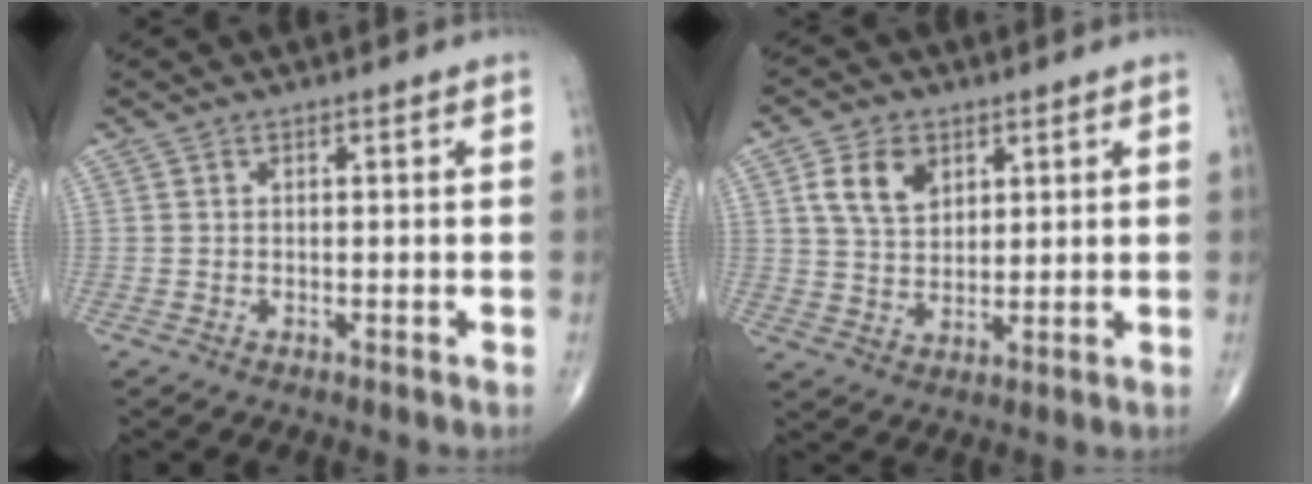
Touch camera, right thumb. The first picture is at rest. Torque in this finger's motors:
{"motor_torque": [1.31, 1.37, 1.13, 0.70, 0.09]}